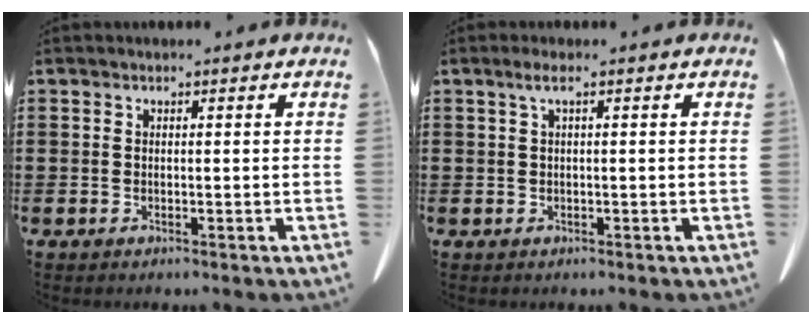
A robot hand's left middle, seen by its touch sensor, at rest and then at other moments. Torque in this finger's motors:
{"motor_torque": [-0.03, 0.08, 0.00, 0.00]}